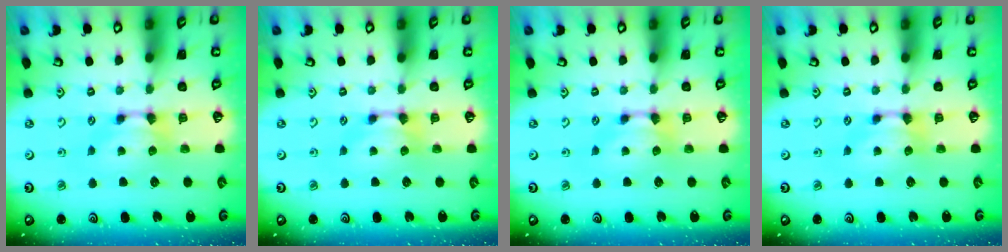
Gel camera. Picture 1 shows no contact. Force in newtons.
{"total": 0.0}
{"total": 0.0}
{"total": 0.0}